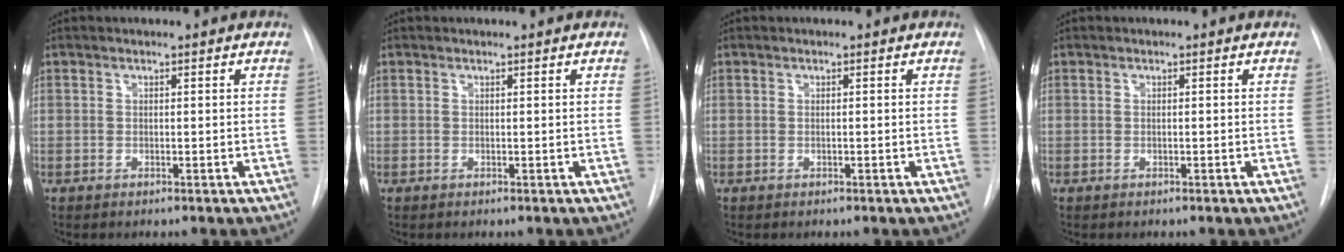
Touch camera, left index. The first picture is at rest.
{"total": 0.0}
{"total": 0.0}
{"total": 0.0}